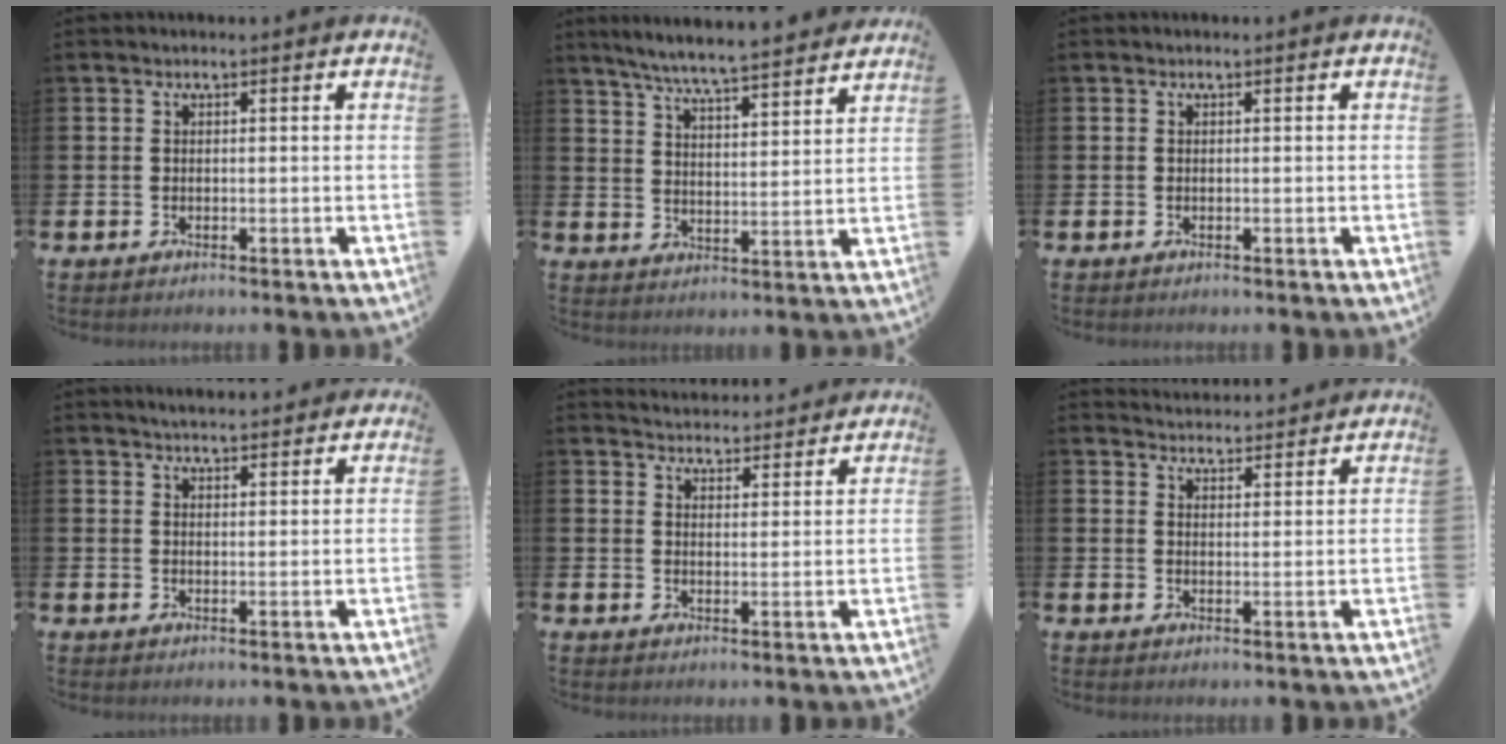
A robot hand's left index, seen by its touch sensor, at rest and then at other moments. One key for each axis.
{"total": 6.9, "fx": 6.6, "fy": -0.2, "fz": 2.0, "tx": -0.057, "ty": -0.046, "tz": 0.114}
{"total": 0.0}
{"total": 3.4, "fx": 3.4, "fy": 0.3, "fz": 0.4, "tx": -0.013, "ty": -0.014, "tz": 0.062}
{"total": 4.3, "fx": 4.2, "fy": 0.6, "fz": -0.3, "tx": -0.005, "ty": -0.029, "tz": 0.076}
{"total": 3.9, "fx": 3.9, "fy": 0.4, "fz": -0.3, "tx": -0.003, "ty": -0.026, "tz": 0.071}